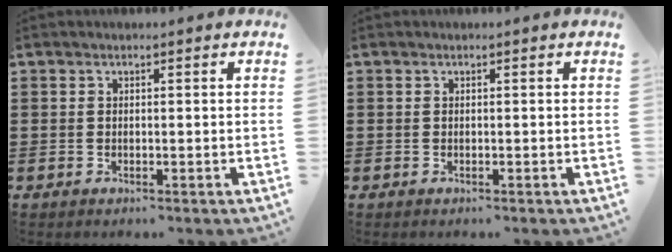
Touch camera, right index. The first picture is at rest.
{"total": 0.0}